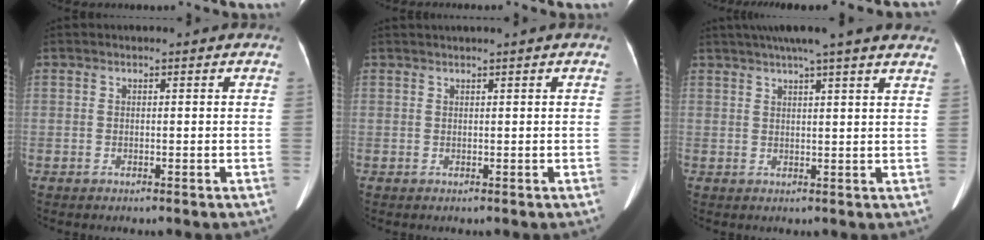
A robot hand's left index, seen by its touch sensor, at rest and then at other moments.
{"total": 1.3, "force": [1.0, -0.4, 0.8], "torque": [-0.016, 0.011, 0.028]}
{"total": 15.6, "force": [13.1, 0.0, 8.6], "torque": [-0.139, 0.029, 0.160]}